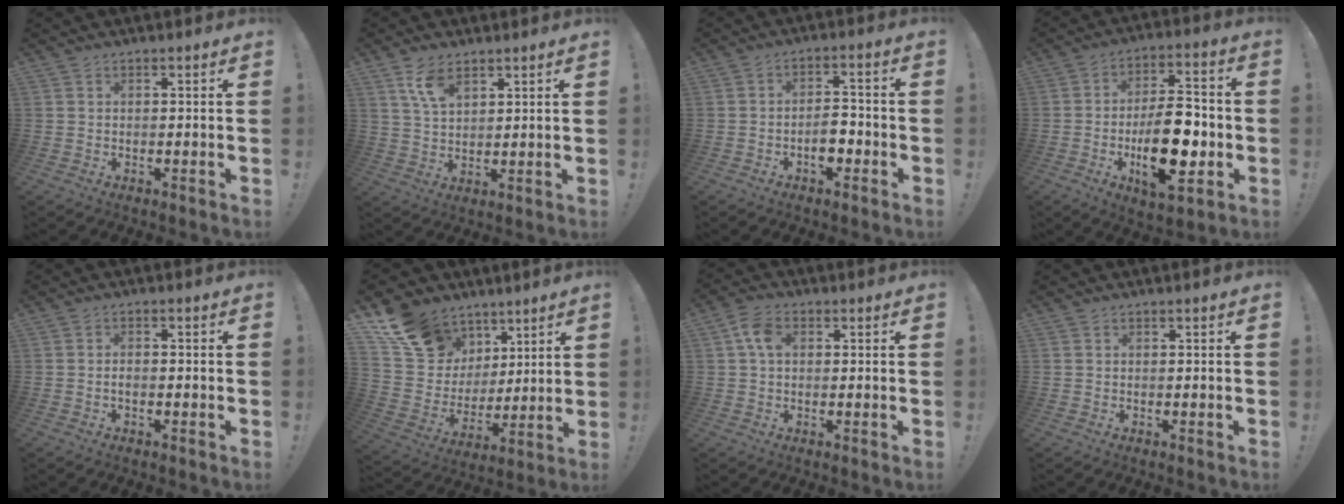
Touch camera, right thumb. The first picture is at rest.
{"total": 7.6, "force": [4.6, 3.9, 4.6], "torque": [-0.082, -0.017, 0.086]}
{"total": 6.2, "force": [-2.4, 3.3, 4.6], "torque": [-0.072, 0.010, -0.044]}
{"total": 18.9, "force": [-4.1, 8.7, 16.3], "torque": [-0.266, 0.006, -0.064]}
{"total": 1.2, "force": [-0.6, 0.4, 0.9], "torque": [-0.015, 0.005, -0.012]}
{"total": 16.6, "force": [9.4, 12.4, 5.8], "torque": [-0.104, -0.055, 0.200]}
{"total": 6.0, "force": [1.1, 4.0, 4.3], "torque": [-0.087, 0.012, 0.021]}
{"total": 0.0}